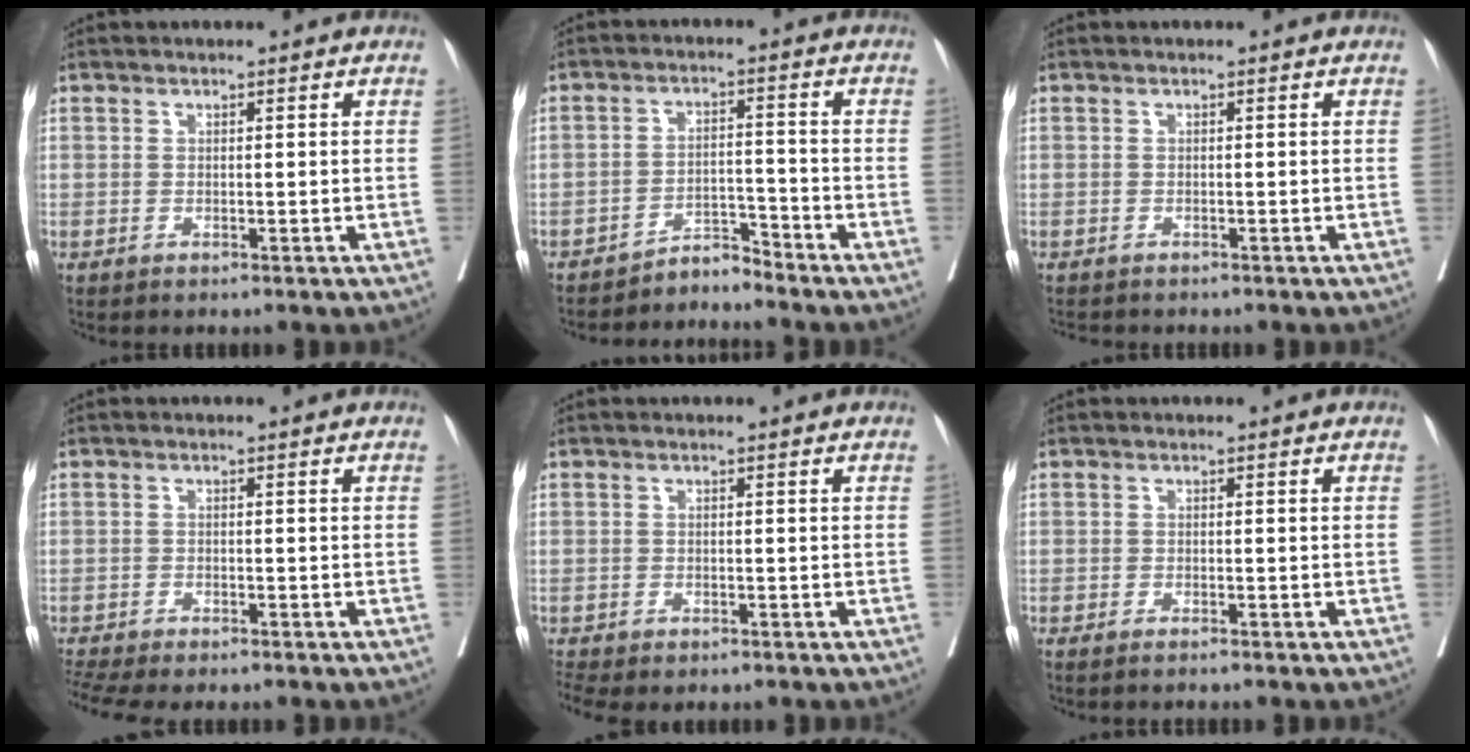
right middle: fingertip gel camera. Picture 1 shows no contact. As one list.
[{"total": 3.5, "force": [-3.5, -0.4, -0.4], "torque": [0.014, -0.006, -0.058]}, {"total": 2.1, "force": [-1.9, 0.6, 0.6], "torque": [-0.014, -0.005, -0.027]}, {"total": 7.6, "force": [-6.7, 1.0, 3.5], "torque": [-0.056, -0.001, -0.106]}, {"total": 4.0, "force": [-3.2, 1.5, 1.8], "torque": [-0.032, -0.004, -0.050]}, {"total": 1.4, "force": [0.3, -1.0, 0.8], "torque": [-0.001, -0.006, 0.016]}]